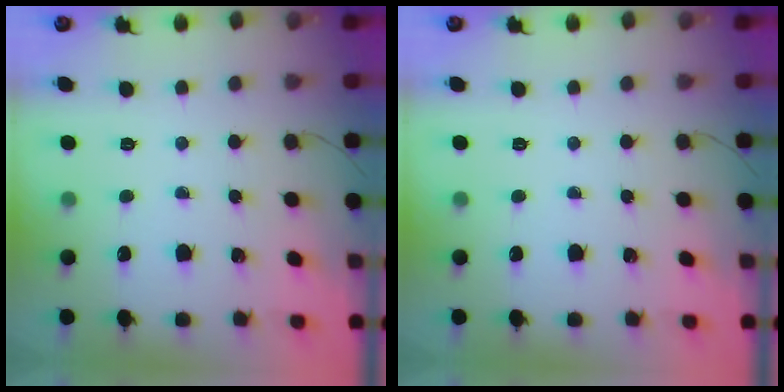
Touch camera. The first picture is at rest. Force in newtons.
{"total": 0.0}